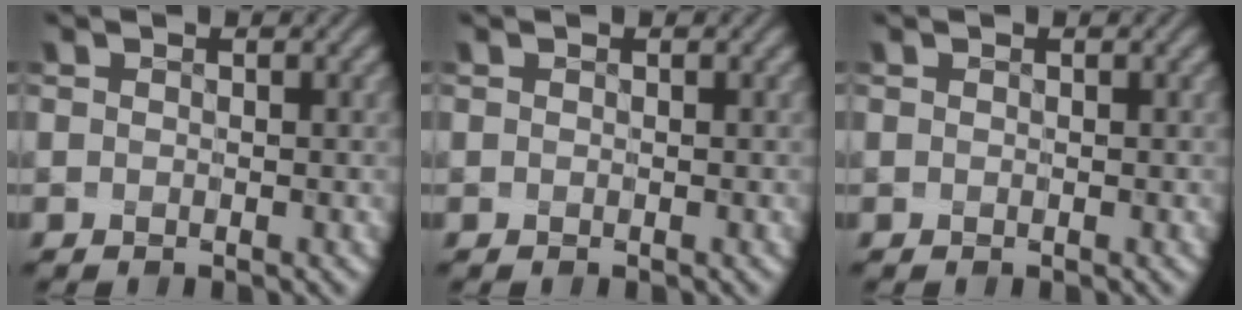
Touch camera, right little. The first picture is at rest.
{"total": 0.0}
{"total": 0.0}